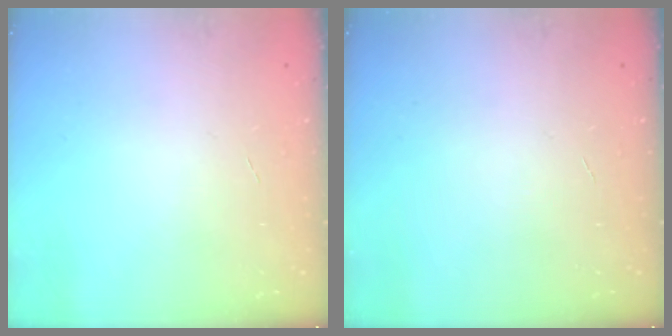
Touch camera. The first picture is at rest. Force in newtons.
{"total": 0.0}